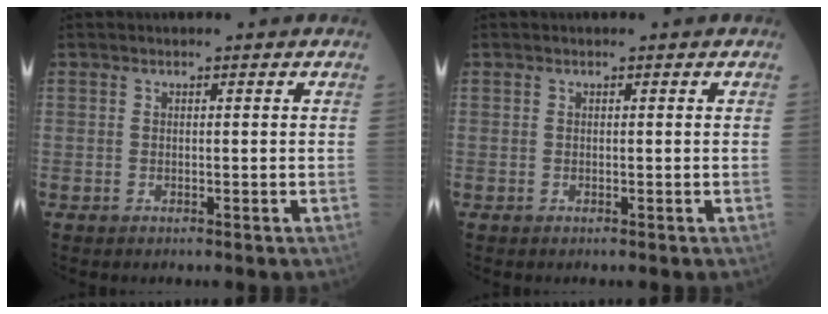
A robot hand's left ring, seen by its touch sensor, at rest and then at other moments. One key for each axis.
{"total": 0.0}